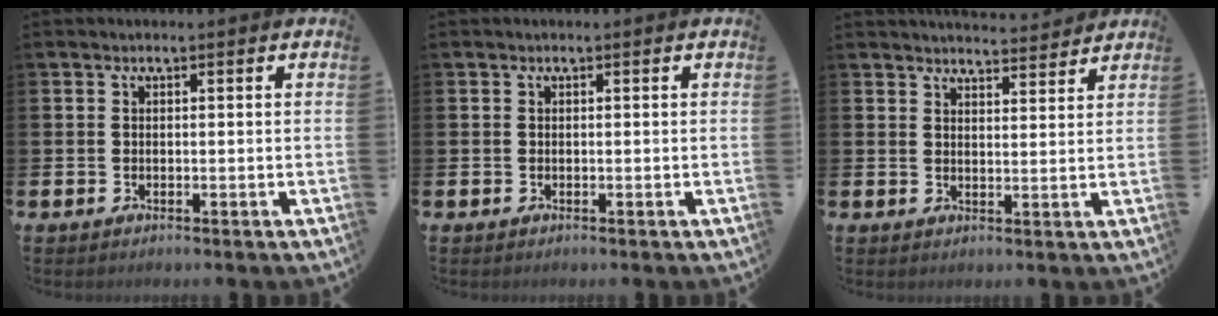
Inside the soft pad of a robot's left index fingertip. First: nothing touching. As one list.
[{"total": 0.0}, {"total": 4.0, "force": [4.0, 0.2, 0.0], "torque": [-0.001, -0.026, 0.070]}]